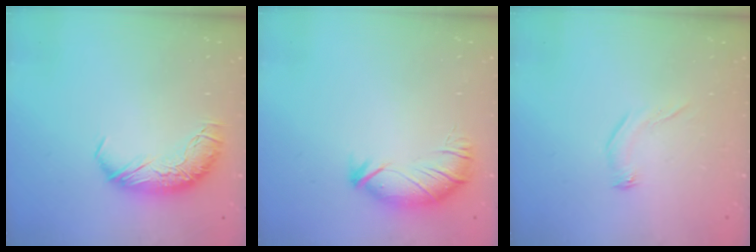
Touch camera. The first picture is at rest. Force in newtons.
{"total": 3.1, "press": 2.4, "slide": 2.0}
{"total": 5.5, "press": 5.4, "slide": 1.0}